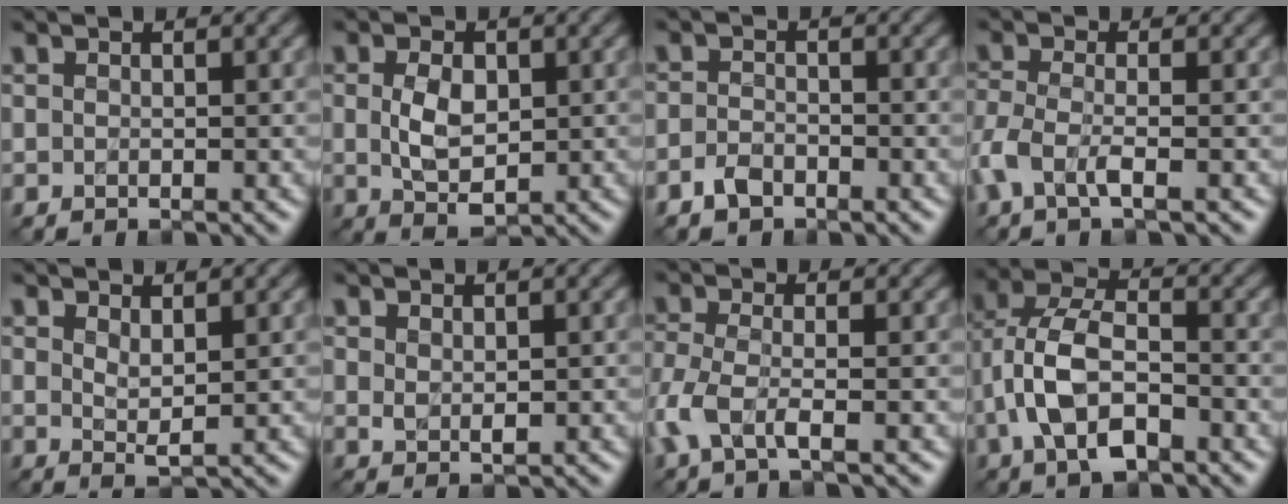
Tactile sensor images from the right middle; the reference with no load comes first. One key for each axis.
{"total": 3.9, "fx": 0.2, "fy": 2.3, "fz": 3.1, "tx": -0.066, "ty": 0.000, "tz": 0.008}
{"total": 1.9, "fx": -1.4, "fy": 0.9, "fz": 0.8, "tx": -0.015, "ty": 0.003, "tz": -0.030}
{"total": 2.9, "fx": -1.5, "fy": 0.7, "fz": 2.4, "tx": -0.061, "ty": -0.006, "tz": -0.040}
{"total": 1.5, "fx": 0.8, "fy": 0.4, "fz": 1.3, "tx": -0.026, "ty": -0.006, "tz": 0.018}
{"total": 1.2, "fx": 0.2, "fy": 0.6, "fz": 1.0, "tx": -0.021, "ty": -0.003, "tz": 0.010}
{"total": 3.3, "fx": -1.6, "fy": 0.8, "fz": 2.8, "tx": -0.071, "ty": -0.008, "tz": -0.042}
{"total": 7.4, "fx": -2.3, "fy": 4.0, "fz": 5.7, "tx": -0.118, "ty": 0.010, "tz": -0.052}